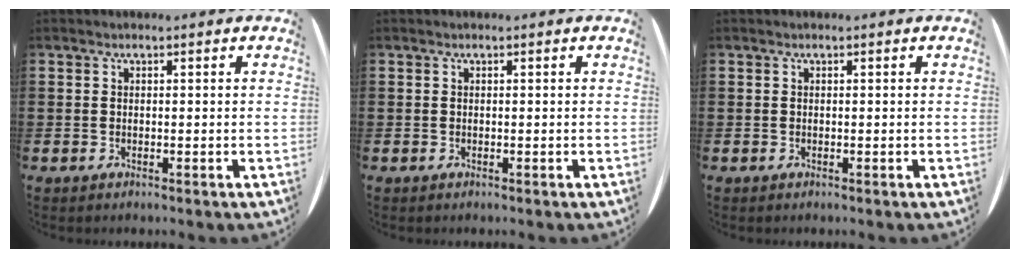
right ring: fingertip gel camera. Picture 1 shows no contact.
{"total": 0.0}
{"total": 0.0}